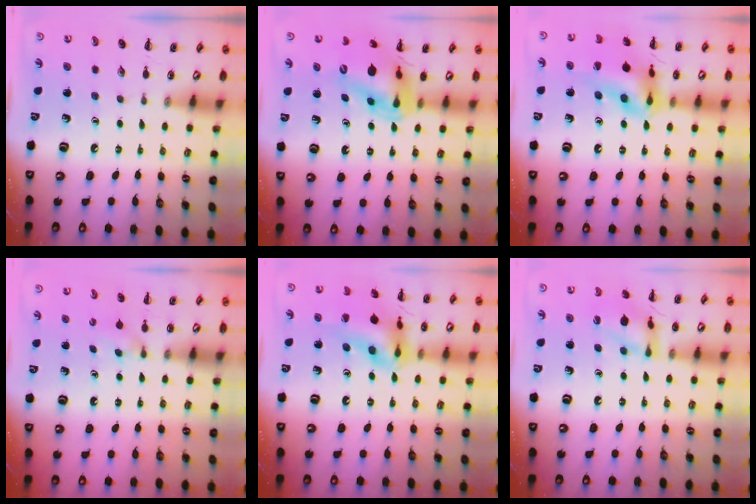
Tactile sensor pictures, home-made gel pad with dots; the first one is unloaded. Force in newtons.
{"total": 14.8, "press": 14.0, "slide": 4.6}
{"total": 15.9, "press": 15.8, "slide": 1.7}
{"total": 2.4, "press": 2.1, "slide": 1.0}
{"total": 15.9, "press": 15.8, "slide": 1.7}
{"total": 13.8, "press": 13.8, "slide": 1.2}